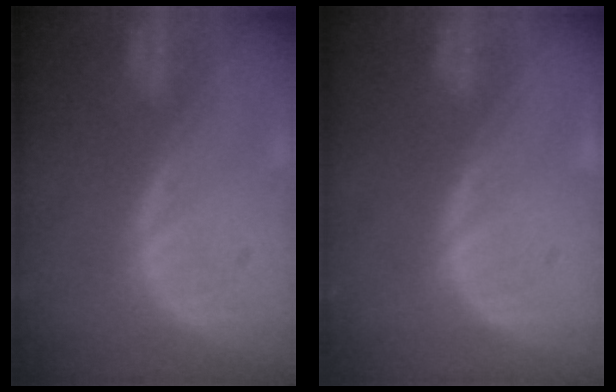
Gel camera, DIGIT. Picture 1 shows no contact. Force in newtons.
{"total": 0.0}